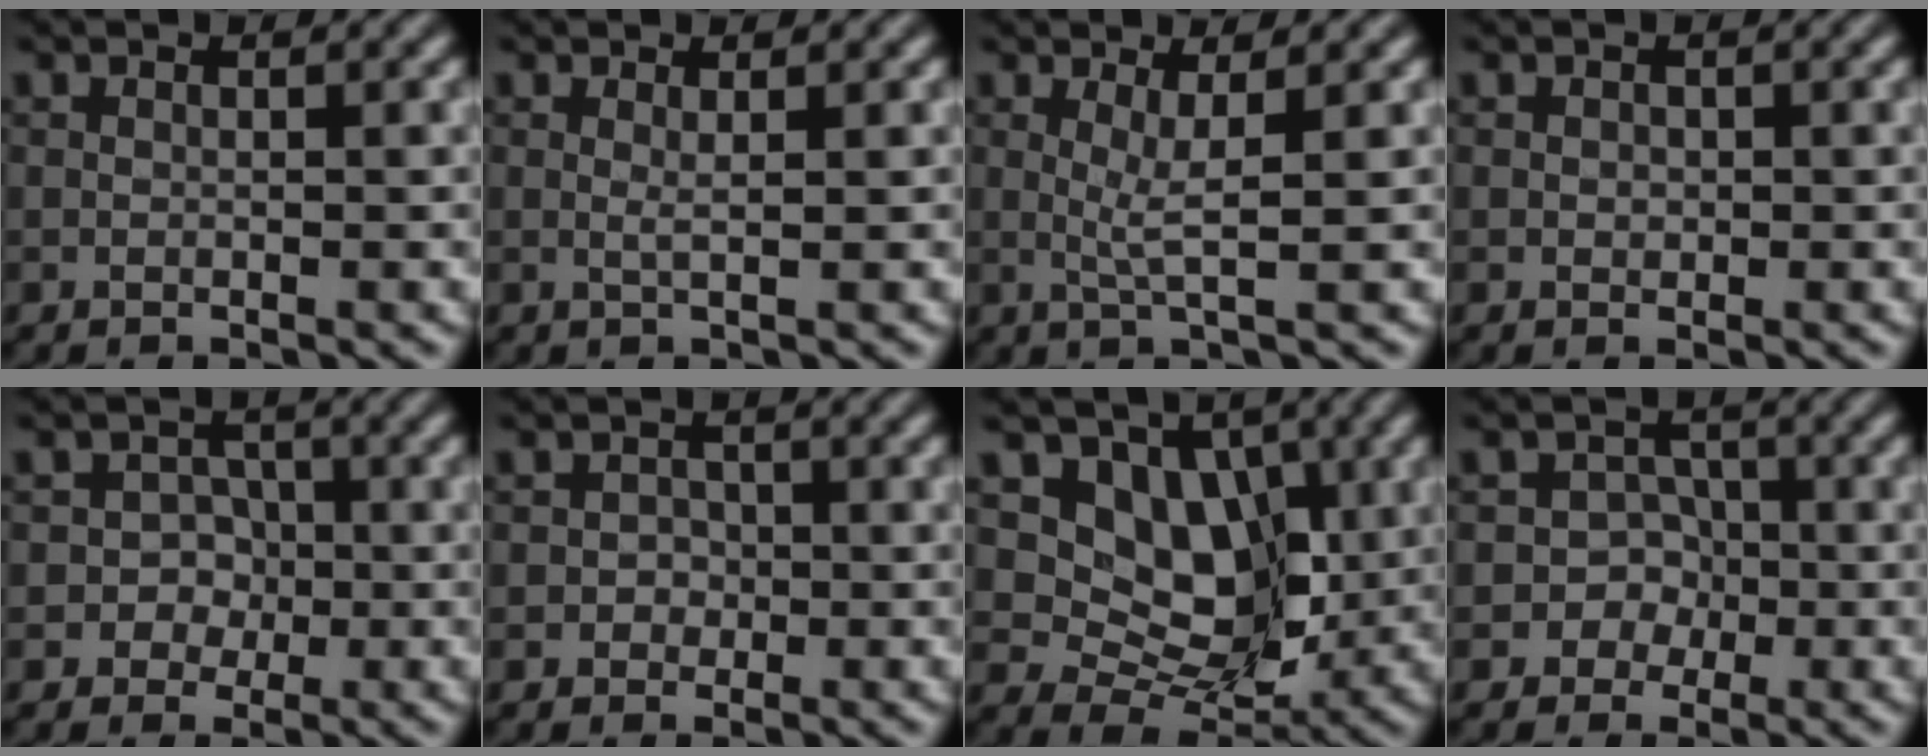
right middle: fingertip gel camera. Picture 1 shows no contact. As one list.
[{"total": 0.8, "force": [0.2, 0.1, 0.8], "torque": [-0.014, -0.002, 0.002]}, {"total": 2.2, "force": [0.4, 0.2, 2.1], "torque": [-0.047, -0.005, 0.005]}, {"total": 0.5, "force": [0.1, 0.5, 0.2], "torque": [-0.001, -0.003, 0.000]}, {"total": 3.1, "force": [-0.7, 2.9, 0.7], "torque": [0.015, 0.010, -0.032]}, {"total": 1.3, "force": [-0.3, 1.2, 0.3], "torque": [0.017, 0.001, -0.010]}, {"total": 7.2, "force": [1.8, 5.6, 4.2], "torque": [-0.059, -0.012, 0.018]}, {"total": 3.5, "force": [-1.2, 3.3, 0.6], "torque": [0.027, 0.013, -0.039]}]